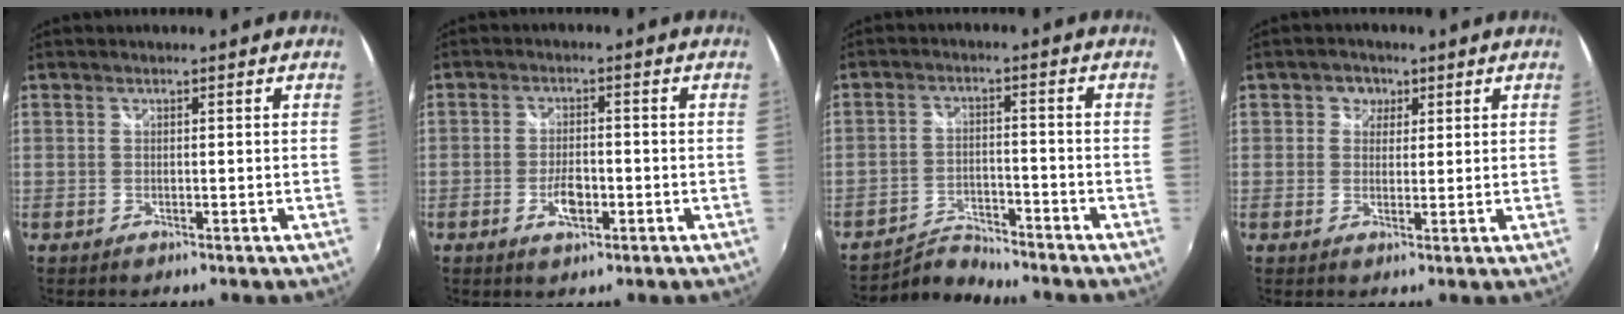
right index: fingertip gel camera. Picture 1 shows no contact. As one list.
[{"total": 4.4, "force": [-1.7, 2.0, 3.6], "torque": [-0.074, 0.000, -0.029]}, {"total": 5.6, "force": [-5.6, 0.4, -0.3], "torque": [-0.008, 0.012, -0.102]}, {"total": 3.1, "force": [0.9, 2.9, 0.6], "torque": [-0.004, 0.008, 0.010]}]